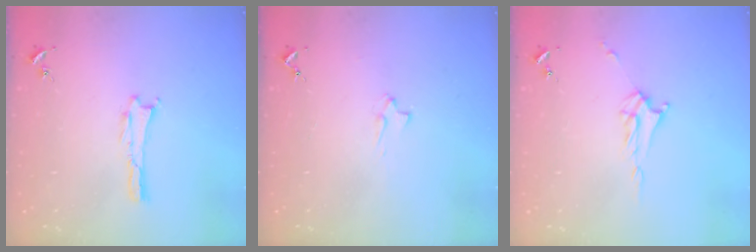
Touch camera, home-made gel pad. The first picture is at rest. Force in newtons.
{"total": 2.1, "press": 2.1, "slide": 0.3}
{"total": 4.0, "press": 4.0, "slide": 0.5}